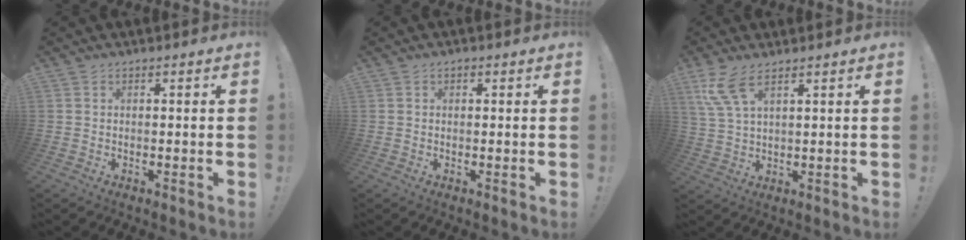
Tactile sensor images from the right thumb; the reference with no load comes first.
{"total": 2.8, "force": [1.1, 2.0, 1.6], "torque": [-0.015, -0.001, 0.015]}
{"total": 8.1, "force": [5.1, 2.4, 5.9], "torque": [-0.128, -0.017, 0.098]}